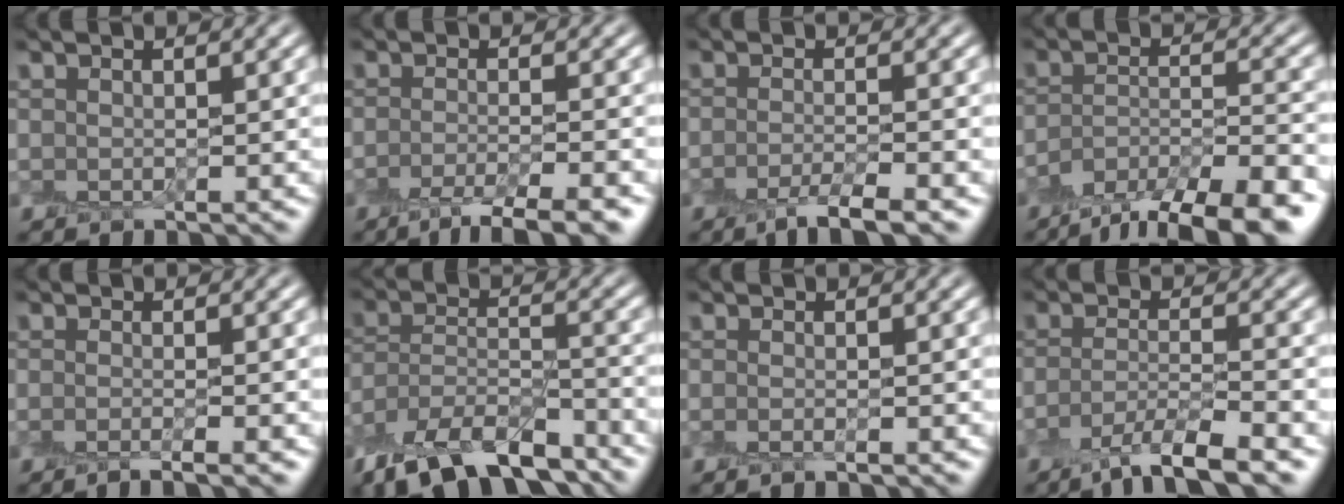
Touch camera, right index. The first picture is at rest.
{"total": 4.6, "force": [-3.0, 1.0, 3.4], "torque": [-0.045, -0.006, -0.057]}
{"total": 3.6, "force": [-2.2, 0.8, 2.7], "torque": [-0.044, -0.006, -0.047]}
{"total": 9.6, "force": [-7.2, 2.8, 5.7], "torque": [-0.087, -0.009, -0.117]}
{"total": 2.7, "force": [-1.5, 0.8, 2.1], "torque": [-0.017, -0.005, -0.032]}
{"total": 10.8, "force": [-8.4, 4.3, 5.3], "torque": [-0.104, -0.003, -0.151]}
{"total": 1.2, "force": [-0.7, 0.5, 0.8], "torque": [-0.008, -0.005, -0.016]}
{"total": 5.6, "force": [-3.7, 1.3, 4.1], "torque": [-0.067, -0.006, -0.074]}